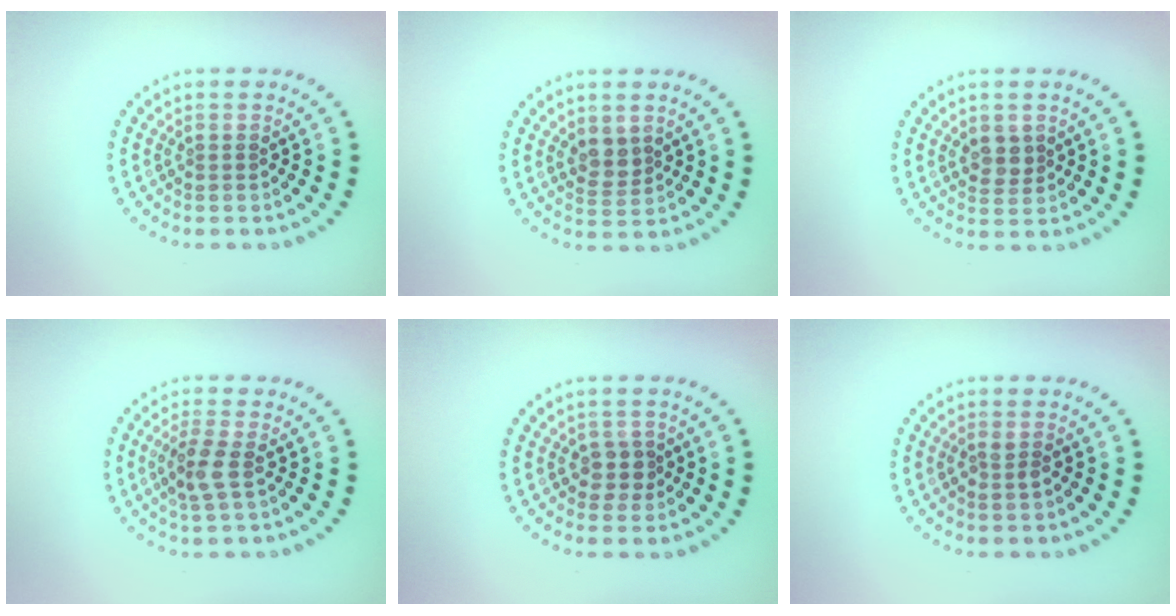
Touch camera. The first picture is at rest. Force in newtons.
{"total": 1.9, "press": 1.8, "slide": 0.8}
{"total": 1.9, "press": 1.8, "slide": 0.7}
{"total": 2.6, "press": 2.4, "slide": 1.2}
{"total": 1.8, "press": 1.6, "slide": 0.9}
{"total": 0.7, "press": 0.6, "slide": 0.2}